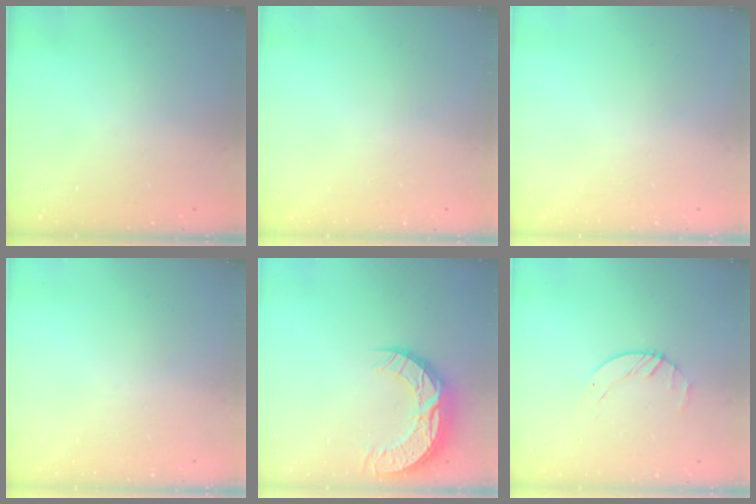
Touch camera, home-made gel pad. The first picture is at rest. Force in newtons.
{"total": 0.0}
{"total": 0.0}
{"total": 0.0}
{"total": 11.9, "press": 11.9, "slide": 0.9}
{"total": 1.8, "press": 1.7, "slide": 0.3}